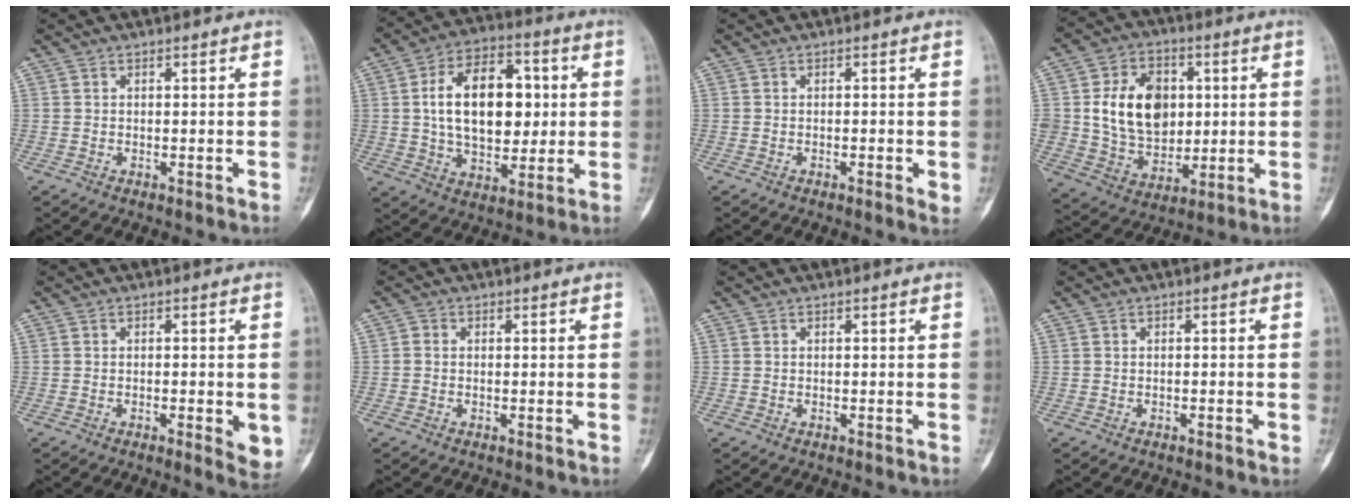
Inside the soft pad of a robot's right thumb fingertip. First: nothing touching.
{"total": 18.3, "force": [2.1, 11.4, 14.2], "torque": [-0.191, 0.012, 0.036]}
{"total": 1.7, "force": [-0.4, 0.7, 1.5], "torque": [-0.018, -0.002, -0.006]}
{"total": 16.7, "force": [2.3, 12.5, 10.8], "torque": [-0.137, -0.002, 0.050]}
{"total": 4.6, "force": [-1.1, 1.7, 4.2], "torque": [-0.042, -0.007, -0.013]}
{"total": 1.1, "force": [-0.1, 1.0, 0.4], "torque": [0.001, 0.003, -0.006]}
{"total": 0.0}
{"total": 0.6, "force": [-0.3, 0.3, 0.4], "torque": [-0.003, 0.001, -0.006]}